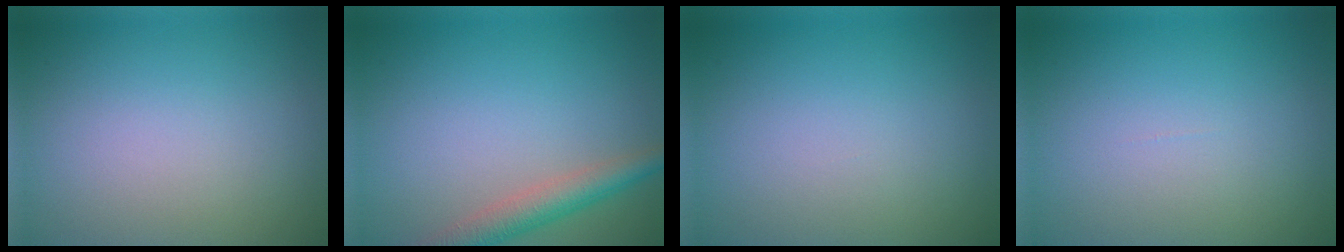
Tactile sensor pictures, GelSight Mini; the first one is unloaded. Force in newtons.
{"total": 3.5, "press": 3.5, "slide": 0.1}
{"total": 0.0}
{"total": 0.0}